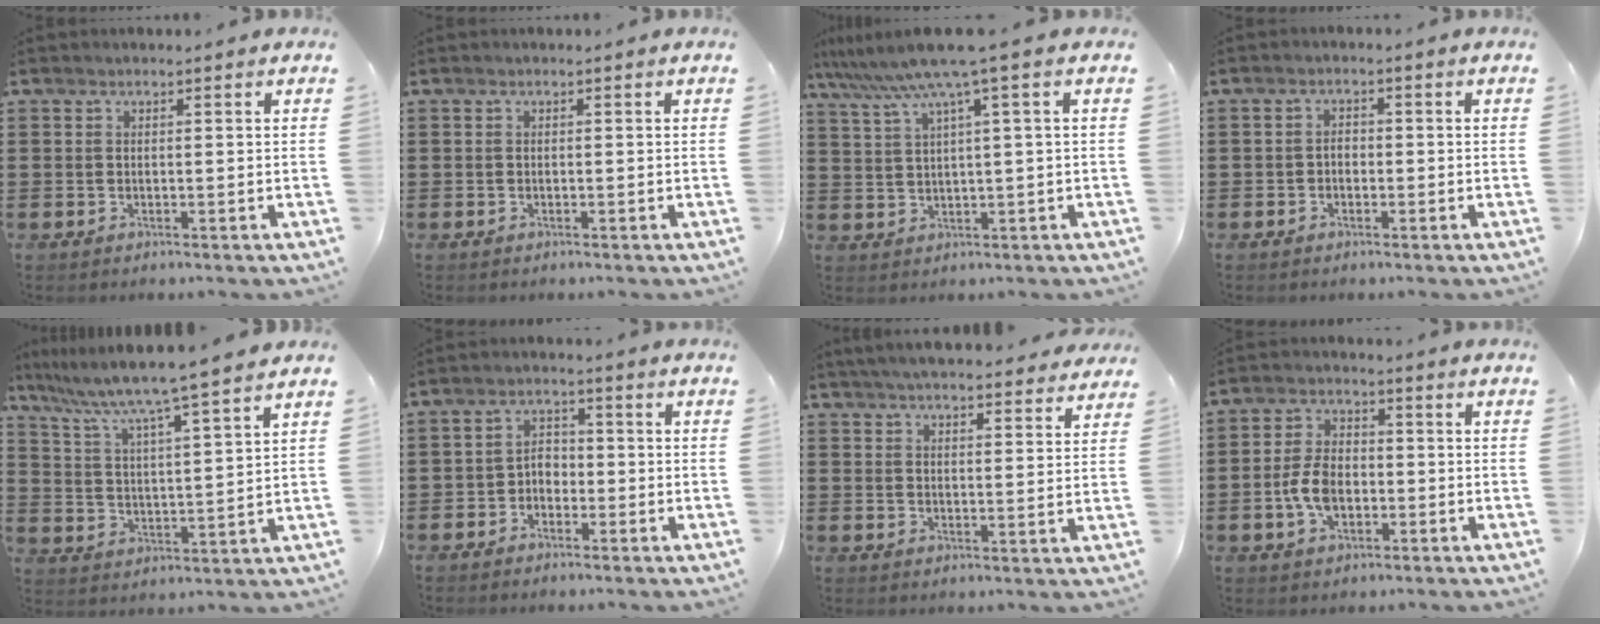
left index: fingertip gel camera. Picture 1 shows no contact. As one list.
[{"total": 0.0}, {"total": 7.0, "force": [3.8, -0.5, 5.9], "torque": [-0.133, -0.023, 0.060]}, {"total": 1.5, "force": [-0.6, 1.0, 0.8], "torque": [-0.019, 0.004, -0.014]}, {"total": 6.6, "force": [5.9, -1.2, 2.7], "torque": [-0.081, -0.046, 0.092]}, {"total": 2.8, "force": [-1.8, 1.9, 0.9], "torque": [-0.023, 0.009, -0.041]}, {"total": 5.0, "force": [4.8, 0.2, 1.2], "torque": [-0.039, -0.016, 0.088]}, {"total": 6.2, "force": [-1.6, 3.8, 4.7], "torque": [-0.117, 0.000, -0.037]}]